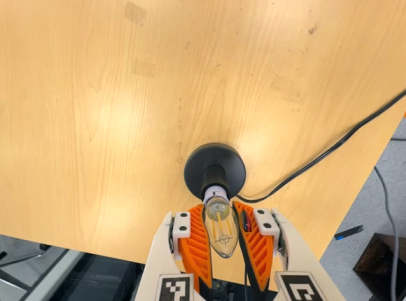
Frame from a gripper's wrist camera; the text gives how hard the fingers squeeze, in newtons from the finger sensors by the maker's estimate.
{"total": 25.0, "left": 25.8, "right": 24.1}